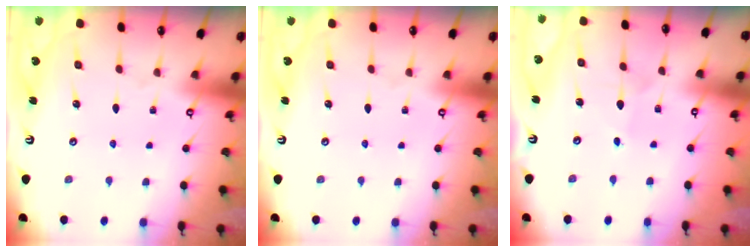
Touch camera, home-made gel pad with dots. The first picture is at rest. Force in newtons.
{"total": 0.0}
{"total": 1.5, "press": 1.4, "slide": 0.1}